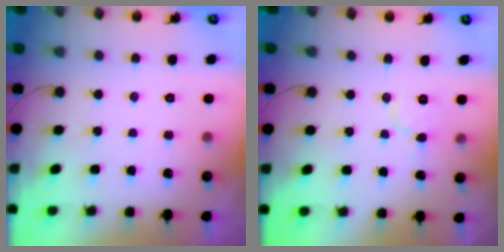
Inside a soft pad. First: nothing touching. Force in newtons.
{"total": 4.9, "press": 4.9, "slide": 0.2}